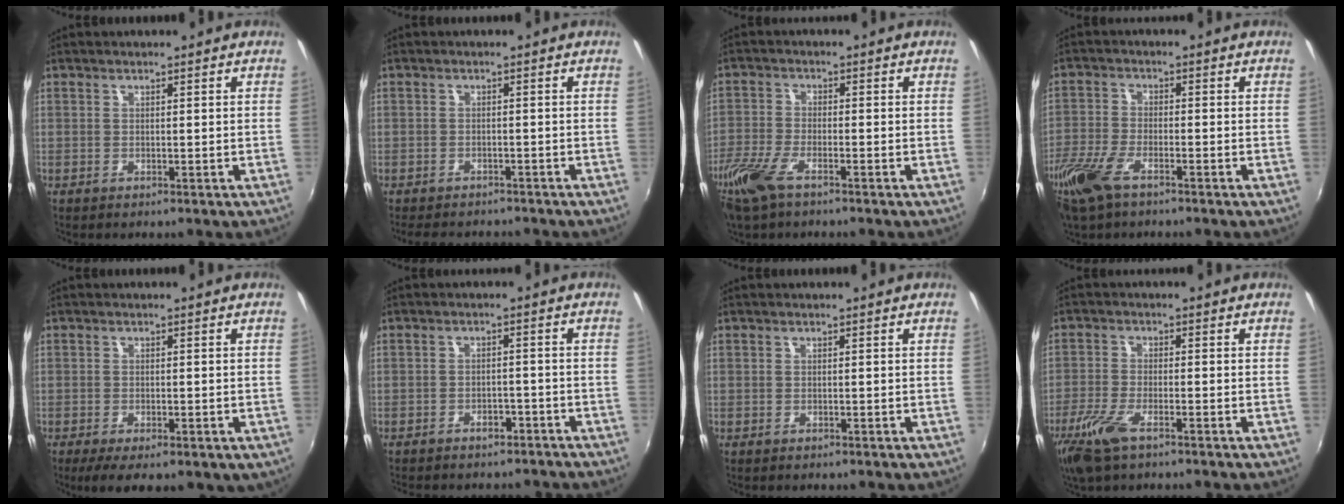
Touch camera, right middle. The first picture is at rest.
{"total": 5.8, "force": [-4.9, 2.6, 1.7], "torque": [-0.044, -0.004, -0.074]}
{"total": 8.1, "force": [-5.3, 2.8, 5.4], "torque": [-0.141, -0.016, -0.112]}
{"total": 9.1, "force": [-5.8, 3.5, 6.1], "torque": [-0.155, -0.019, -0.122]}
{"total": 6.9, "force": [-3.5, 2.8, 5.2], "torque": [-0.099, -0.029, -0.049]}
{"total": 7.8, "force": [-6.7, 3.1, 2.4], "torque": [-0.062, 0.000, -0.086]}
{"total": 0.0}
{"total": 7.6, "force": [-4.9, 2.4, 5.4], "torque": [-0.132, -0.020, -0.096]}